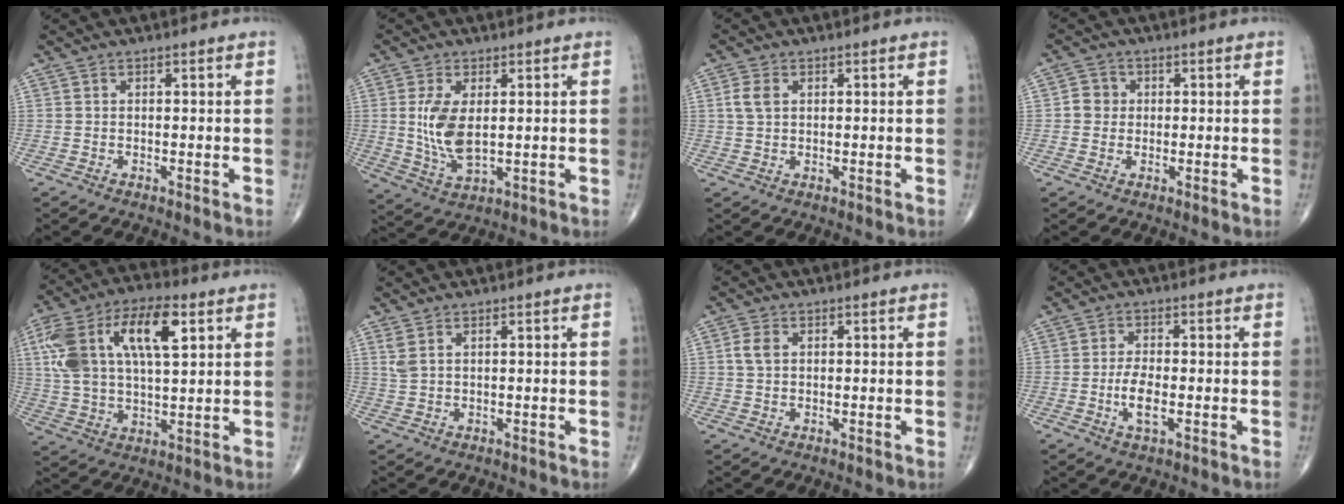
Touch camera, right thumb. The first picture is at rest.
{"total": 8.7, "force": [1.1, 4.3, 7.5], "torque": [-0.150, -0.014, 0.030]}
{"total": 3.3, "force": [0.9, 2.2, 2.3], "torque": [-0.048, 0.004, 0.019]}
{"total": 3.2, "force": [0.2, 3.1, 1.0], "torque": [0.002, 0.006, -0.002]}
{"total": 19.8, "force": [6.3, 9.2, 16.4], "torque": [-0.317, 0.010, 0.109]}
{"total": 2.3, "force": [1.3, 0.9, 1.8], "torque": [-0.044, 0.004, 0.036]}
{"total": 3.0, "force": [0.7, 2.0, 2.1], "torque": [-0.043, 0.004, 0.013]}
{"total": 4.7, "force": [-1.1, 1.8, 4.3], "torque": [-0.087, -0.002, -0.023]}